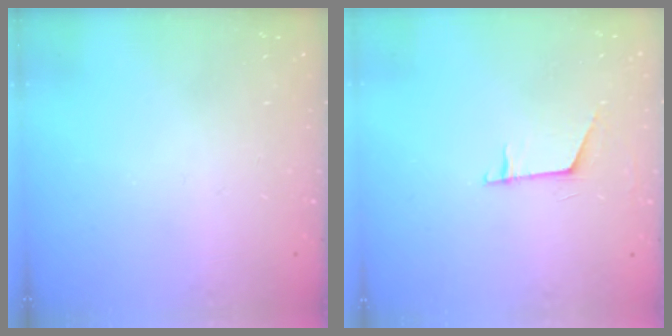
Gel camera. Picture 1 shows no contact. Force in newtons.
{"total": 6.1, "press": 6.1, "slide": 0.5}